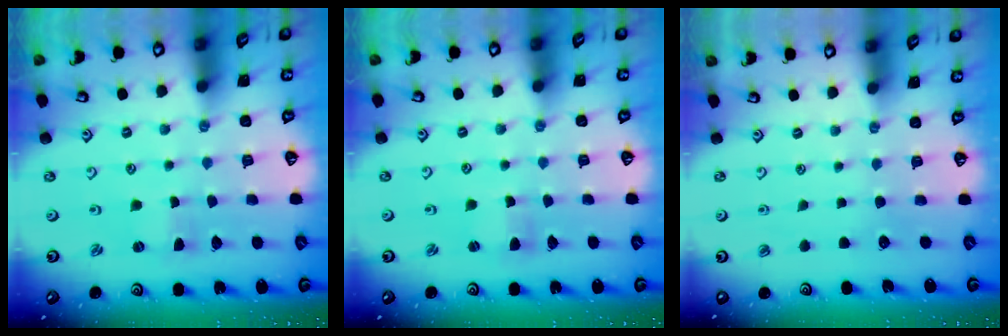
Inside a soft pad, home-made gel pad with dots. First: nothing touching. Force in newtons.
{"total": 1.6, "press": 1.6, "slide": 0.2}
{"total": 0.0}